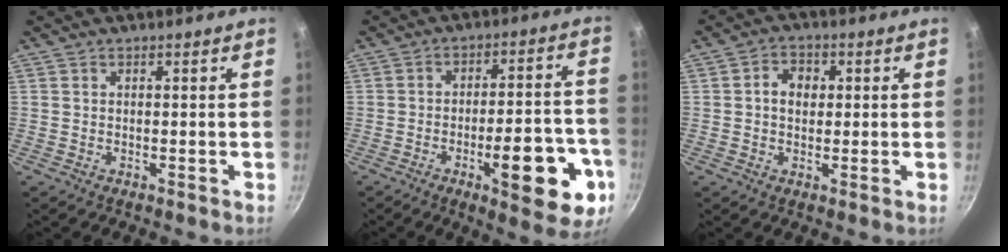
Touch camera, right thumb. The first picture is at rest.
{"total": 17.3, "force": [-6.8, 6.2, 14.6], "torque": [-0.153, 0.033, -0.087]}
{"total": 4.9, "force": [0.6, 3.8, 3.0], "torque": [-0.028, 0.007, 0.003]}